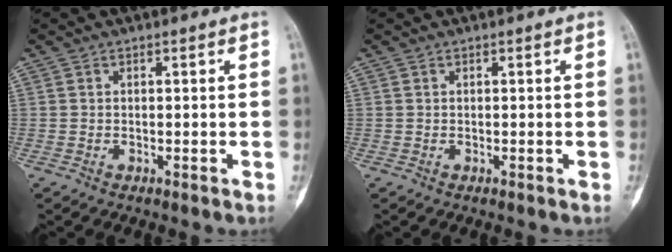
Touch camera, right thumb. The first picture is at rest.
{"total": 0.0}